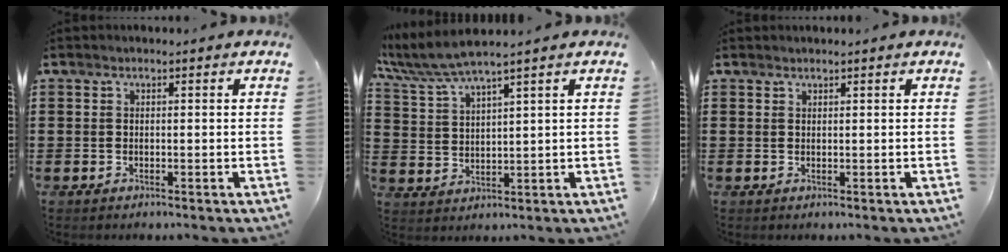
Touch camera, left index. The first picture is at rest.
{"total": 5.3, "force": [4.5, 0.1, 2.7], "torque": [-0.068, -0.018, 0.079]}
{"total": 0.6, "force": [0.6, 0.0, 0.1], "torque": [-0.004, -0.001, 0.013]}